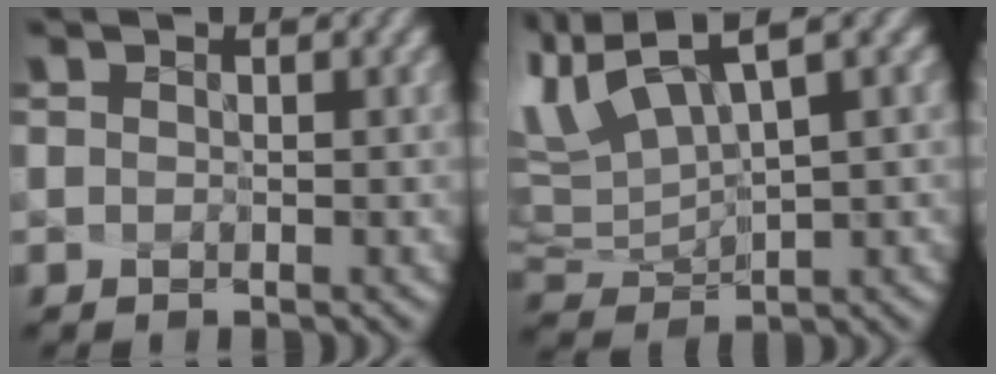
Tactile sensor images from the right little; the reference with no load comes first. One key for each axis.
{"total": 6.1, "fx": 4.3, "fy": 1.0, "fz": 4.2, "tx": -0.114, "ty": 0.002, "tz": 0.106}